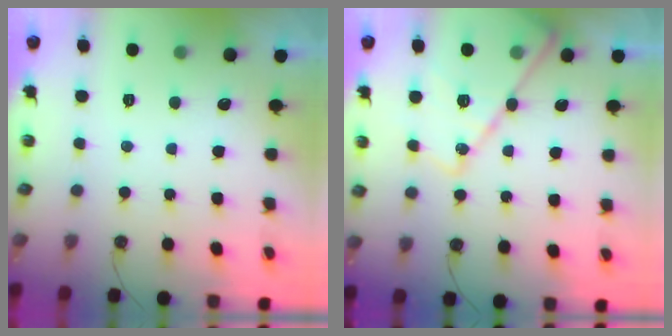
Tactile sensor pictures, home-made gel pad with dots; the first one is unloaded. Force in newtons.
{"total": 17.0, "press": 17.0, "slide": 1.3}